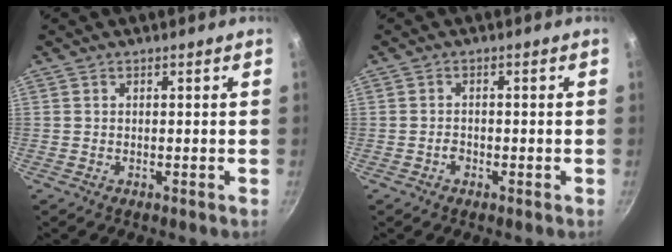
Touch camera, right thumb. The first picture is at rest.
{"total": 1.4, "force": [-0.8, 1.0, 0.7], "torque": [-0.012, 0.009, -0.011]}